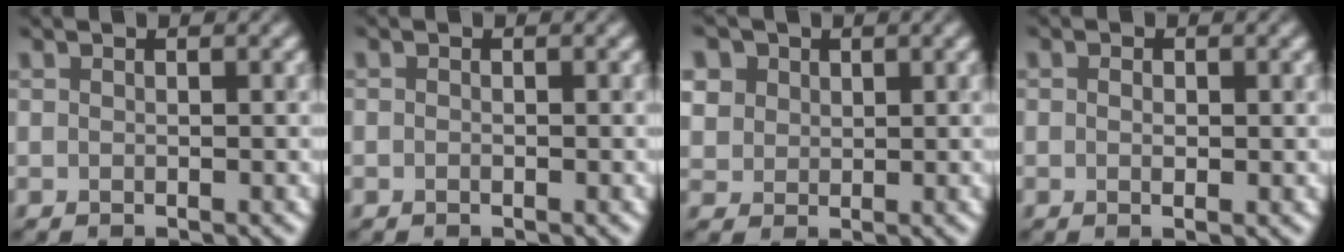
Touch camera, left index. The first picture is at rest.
{"total": 0.0}
{"total": 5.3, "force": [2.6, 4.0, 2.3], "torque": [-0.079, 0.013, 0.043]}
{"total": 1.1, "force": [0.0, 0.6, 1.0], "torque": [-0.015, -0.001, 0.000]}